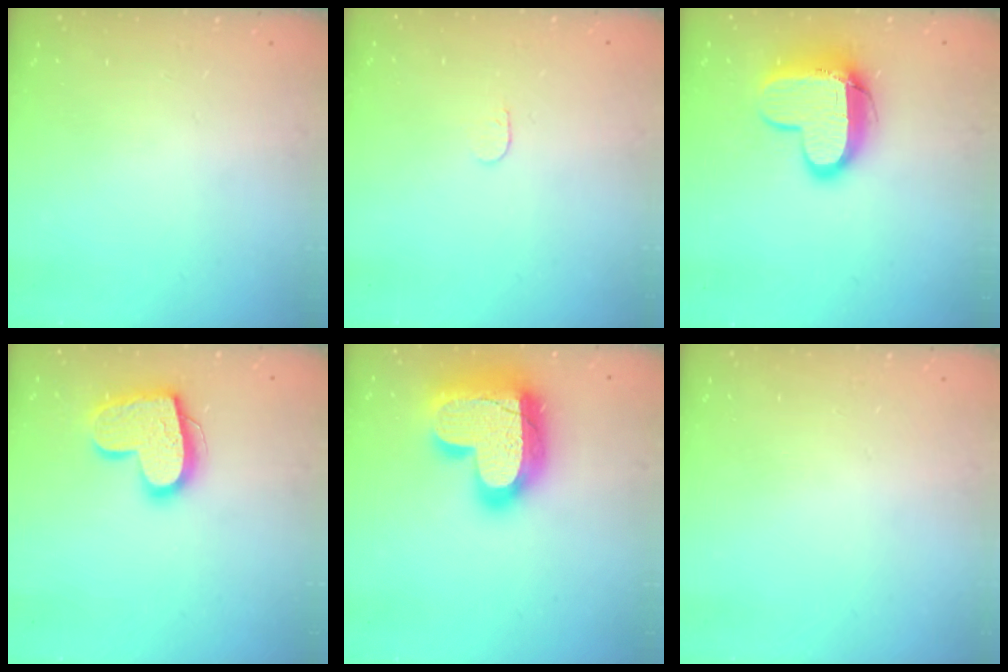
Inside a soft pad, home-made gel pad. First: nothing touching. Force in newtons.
{"total": 3.3, "press": 3.3, "slide": 0.3}
{"total": 12.9, "press": 12.9, "slide": 1.1}
{"total": 16.9, "press": 16.9, "slide": 1.3}
{"total": 26.4, "press": 26.3, "slide": 2.0}
{"total": 0.5, "press": 0.5, "slide": 0.1}